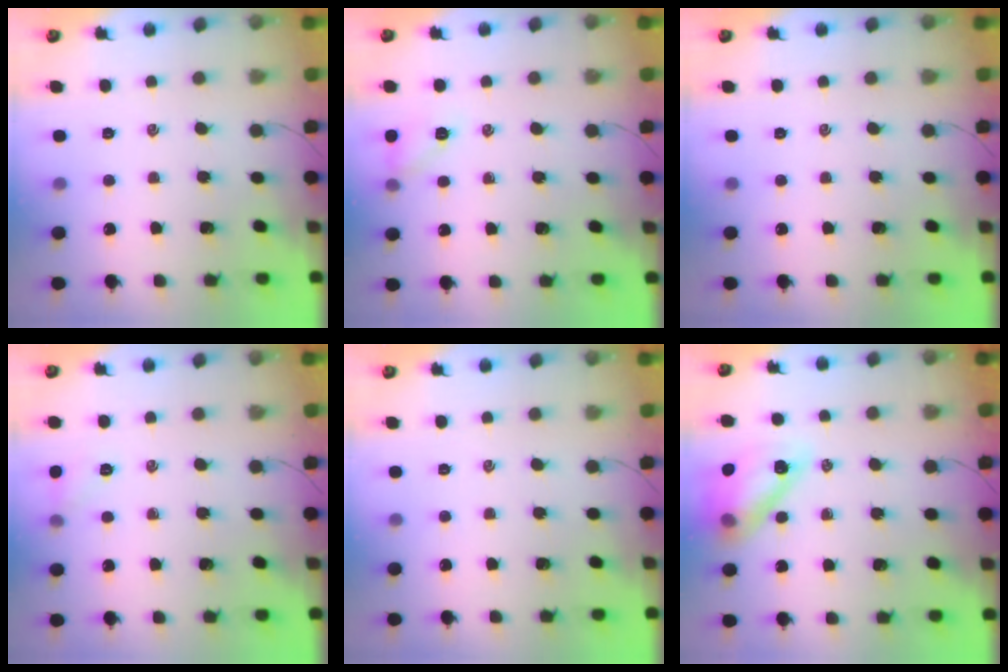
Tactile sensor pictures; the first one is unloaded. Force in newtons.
{"total": 7.8, "press": 7.7, "slide": 1.1}
{"total": 0.0}
{"total": 6.2, "press": 6.0, "slide": 1.6}
{"total": 0.0}
{"total": 14.4, "press": 13.8, "slide": 4.1}